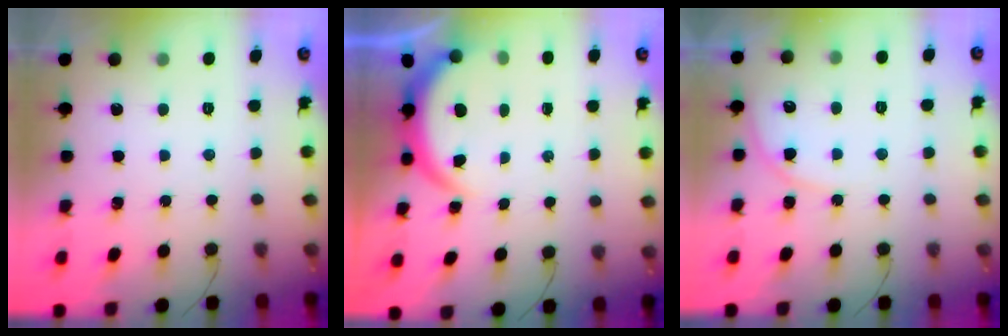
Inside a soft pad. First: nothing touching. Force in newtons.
{"total": 3.9, "press": 3.9, "slide": 0.2}
{"total": 6.7, "press": 6.7, "slide": 0.3}